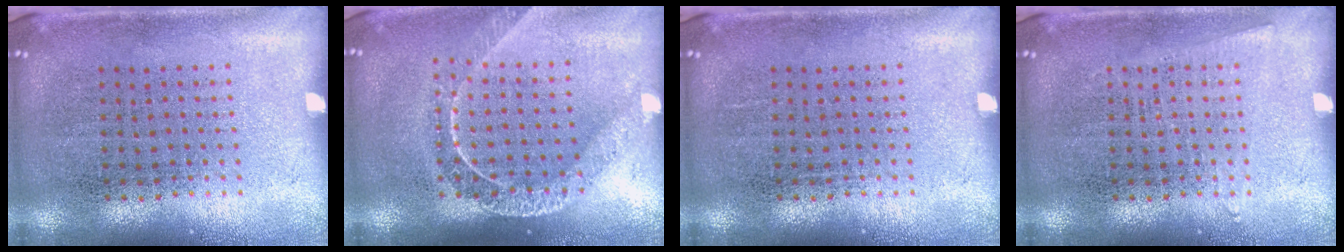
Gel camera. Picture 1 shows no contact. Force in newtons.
{"total": 1.7, "press": 1.5, "slide": 0.8}
{"total": 0.0}
{"total": 0.7, "press": 0.7, "slide": 0.0}